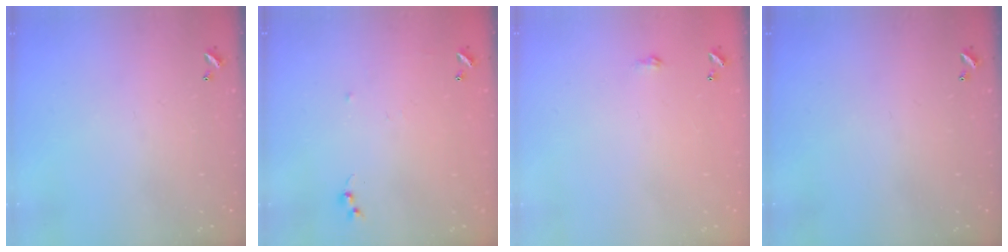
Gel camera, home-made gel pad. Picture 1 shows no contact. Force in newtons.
{"total": 5.8, "press": 5.7, "slide": 0.8}
{"total": 1.8, "press": 1.8, "slide": 0.3}
{"total": 0.0}